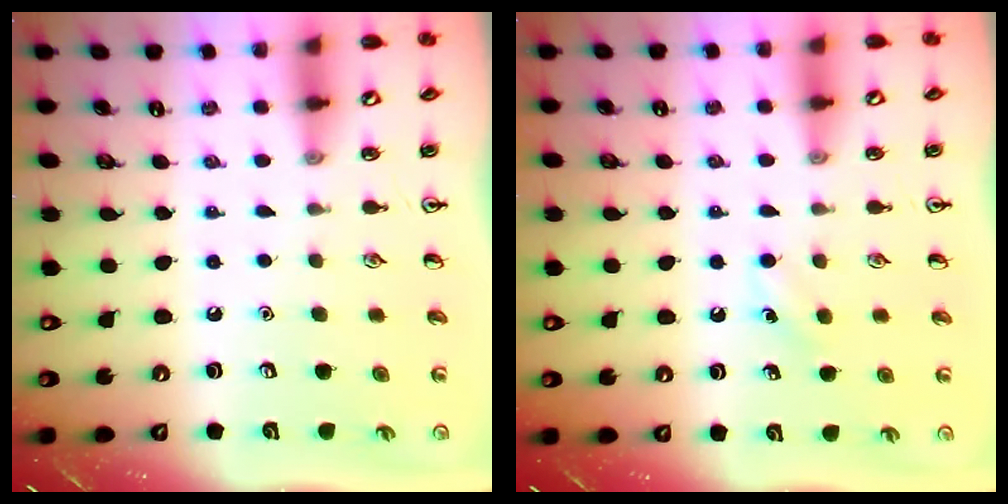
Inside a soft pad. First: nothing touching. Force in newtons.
{"total": 4.8, "press": 4.5, "slide": 1.5}